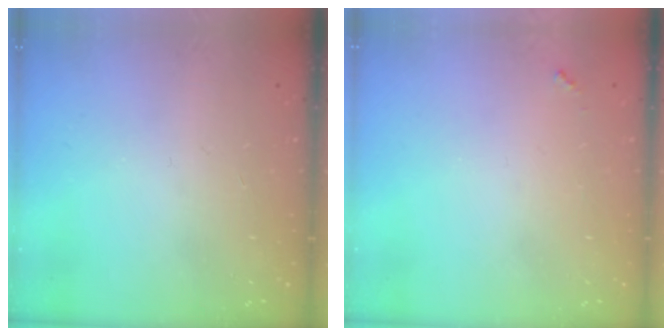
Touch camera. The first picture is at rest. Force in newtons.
{"total": 3.5, "press": 3.5, "slide": 0.3}